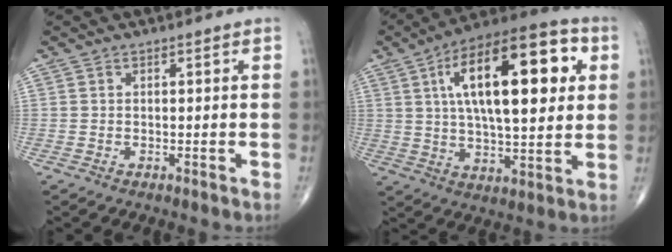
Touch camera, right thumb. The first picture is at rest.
{"total": 24.1, "force": [6.3, 9.7, 21.2], "torque": [-0.323, 0.006, 0.089]}